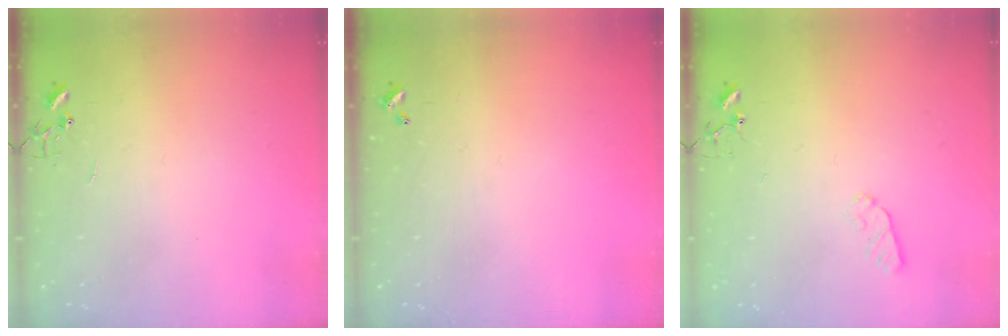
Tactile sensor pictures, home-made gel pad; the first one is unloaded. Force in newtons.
{"total": 0.0}
{"total": 5.0, "press": 4.9, "slide": 0.7}